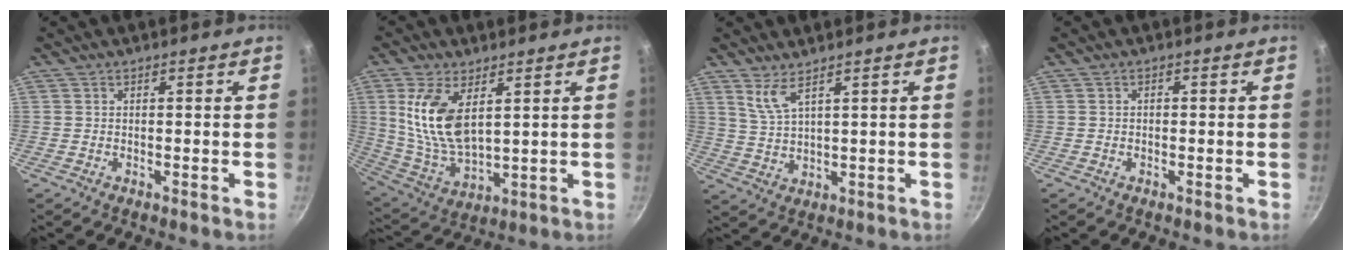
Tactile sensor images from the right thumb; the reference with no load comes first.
{"total": 13.8, "force": [4.2, 6.9, 11.2], "torque": [-0.215, -0.030, 0.094]}
{"total": 4.5, "force": [3.0, 1.0, 3.2], "torque": [-0.064, -0.028, 0.068]}
{"total": 0.7, "force": [-0.2, 0.5, 0.4], "torque": [-0.006, 0.005, -0.002]}